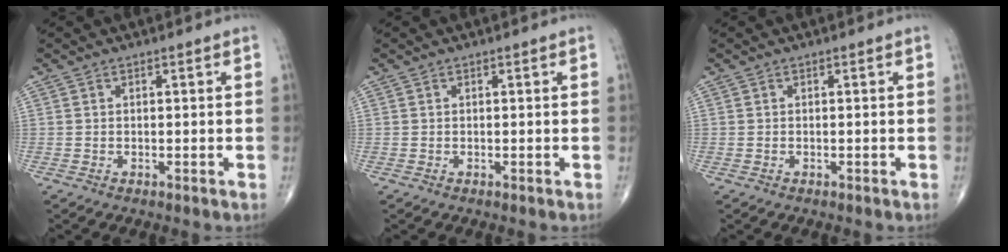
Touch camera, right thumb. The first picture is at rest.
{"total": 0.0}
{"total": 0.0}